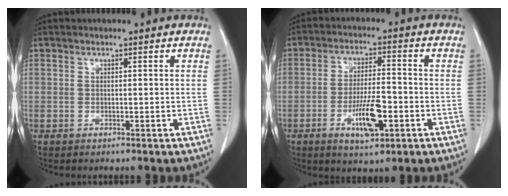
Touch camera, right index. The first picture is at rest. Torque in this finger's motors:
{"motor_torque": [0.03, 0.00, 0.01, 0.04]}